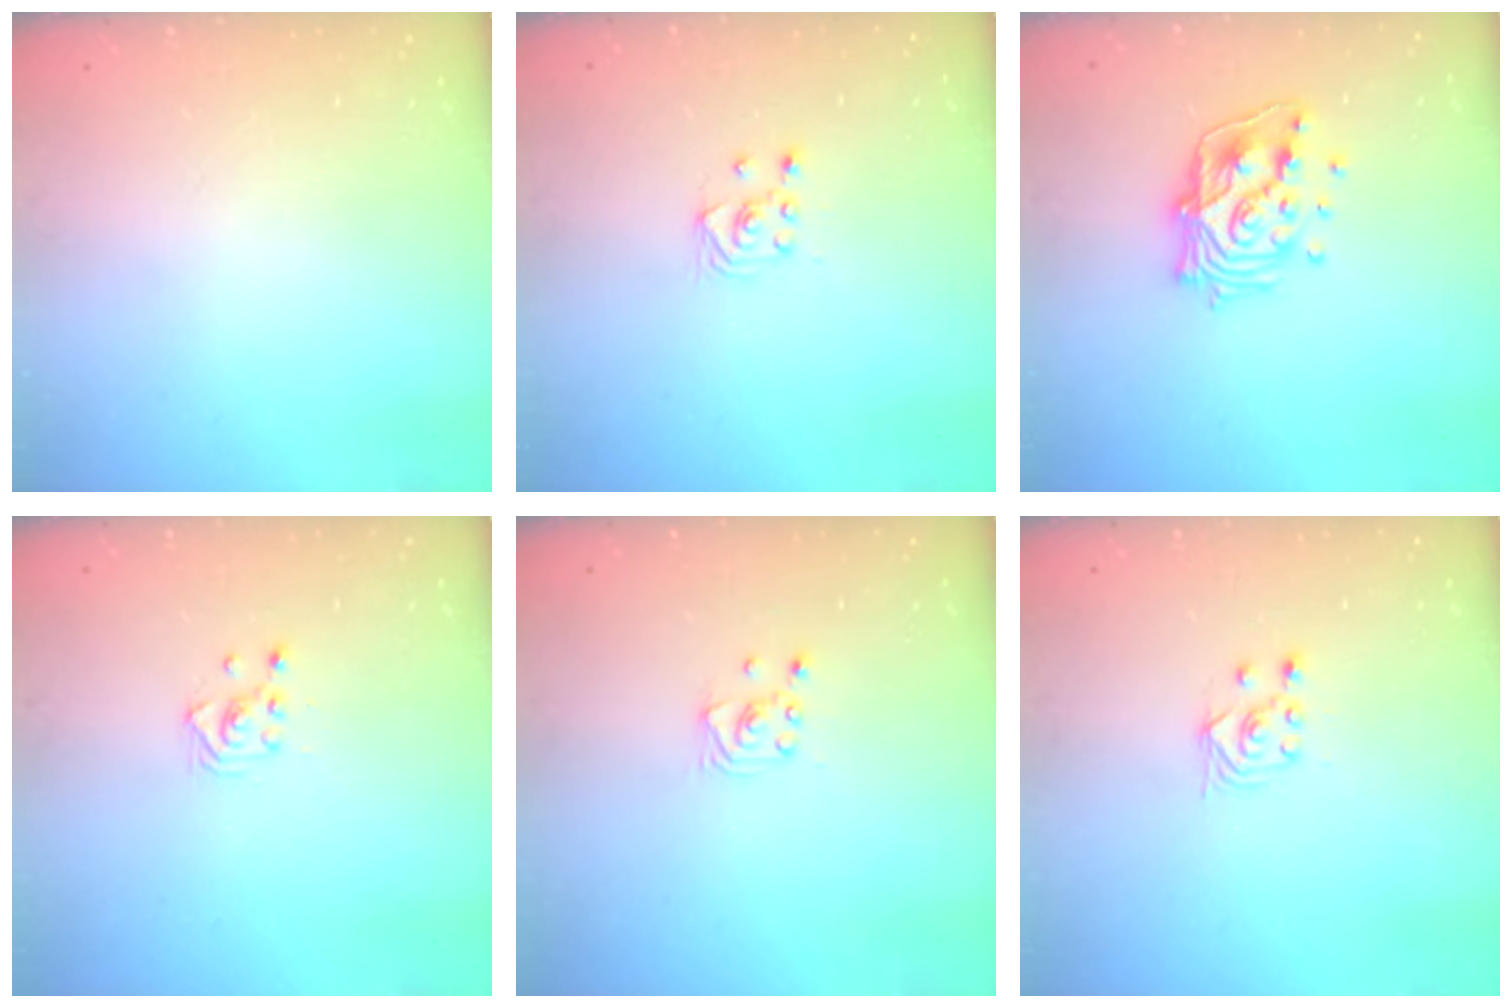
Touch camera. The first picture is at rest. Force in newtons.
{"total": 3.0, "press": 2.8, "slide": 1.1}
{"total": 14.7, "press": 14.6, "slide": 1.3}
{"total": 3.0, "press": 3.0, "slide": 0.3}
{"total": 2.2, "press": 2.2, "slide": 0.2}
{"total": 2.8, "press": 2.4, "slide": 1.4}